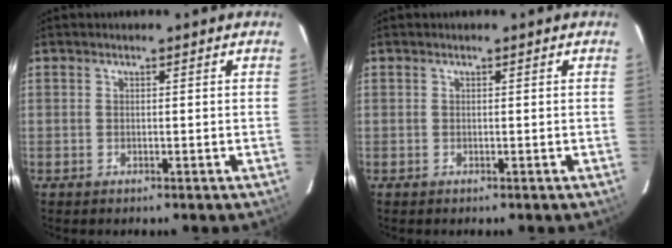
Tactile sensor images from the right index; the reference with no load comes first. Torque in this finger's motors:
{"motor_torque": [0.00, 0.00, 0.00, 0.00]}